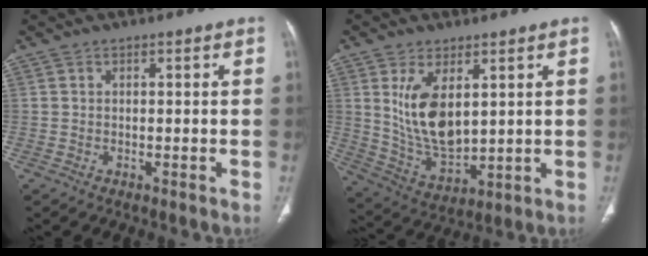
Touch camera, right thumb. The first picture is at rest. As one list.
[{"total": 11.8, "force": [3.4, 6.1, 9.5], "torque": [-0.165, -0.027, 0.083]}]